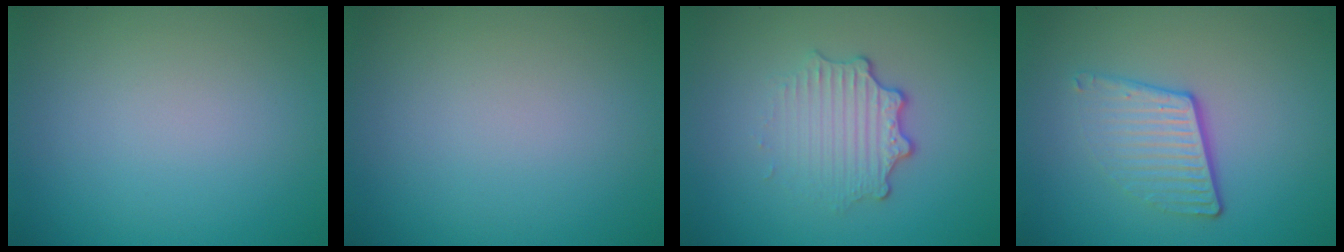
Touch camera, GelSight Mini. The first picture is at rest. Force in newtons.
{"total": 0.0}
{"total": 3.4, "press": 2.6, "slide": 2.2}
{"total": 4.0, "press": 2.7, "slide": 3.0}